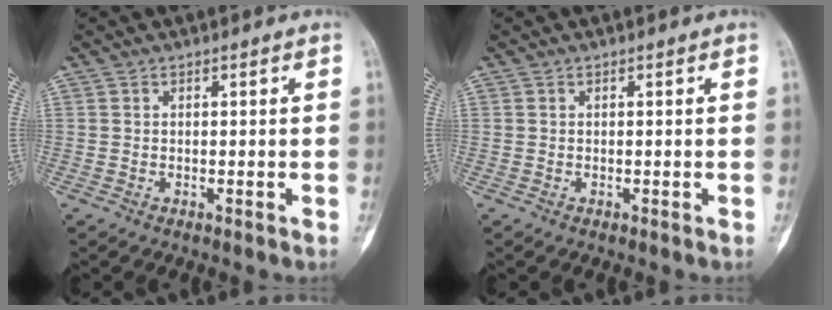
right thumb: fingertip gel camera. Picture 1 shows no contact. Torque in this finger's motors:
{"motor_torque": [0.01, -0.01, 0.01, 0.00, 0.00]}